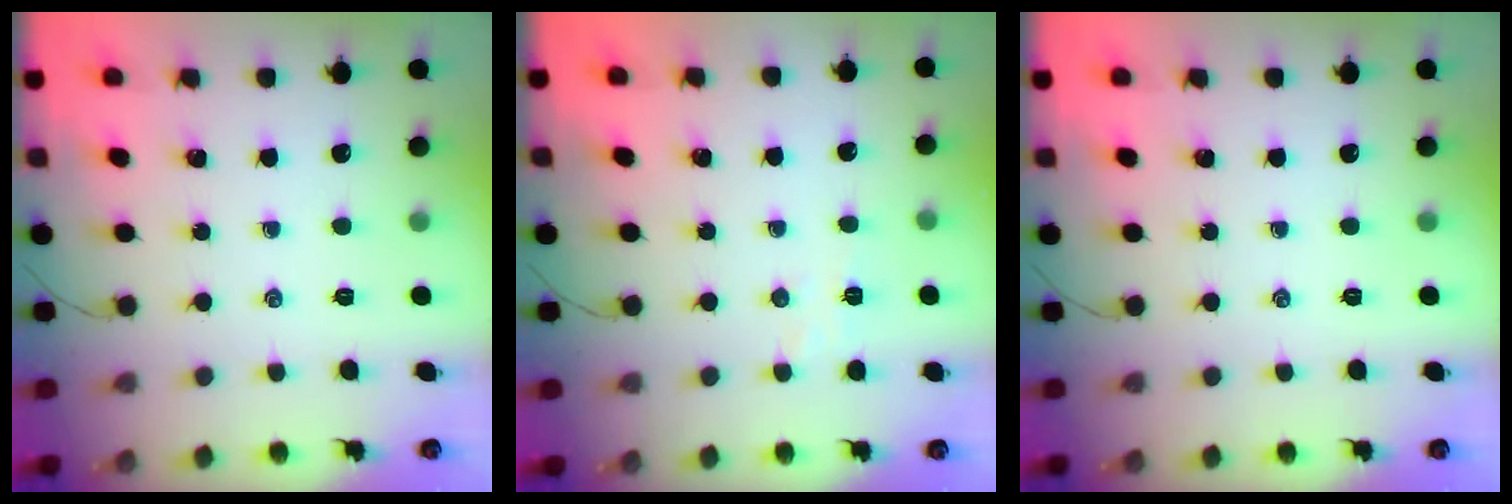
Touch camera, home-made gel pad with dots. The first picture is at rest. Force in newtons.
{"total": 2.9, "press": 2.9, "slide": 0.7}
{"total": 0.0}